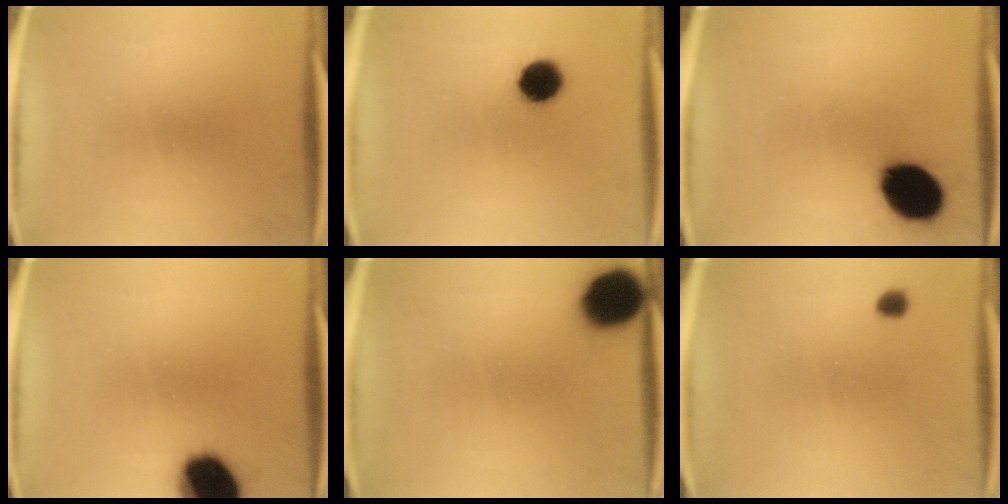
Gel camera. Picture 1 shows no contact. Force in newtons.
{"total": 6.9}
{"total": 14.8}
{"total": 16.4}
{"total": 13.4}
{"total": 1.7}